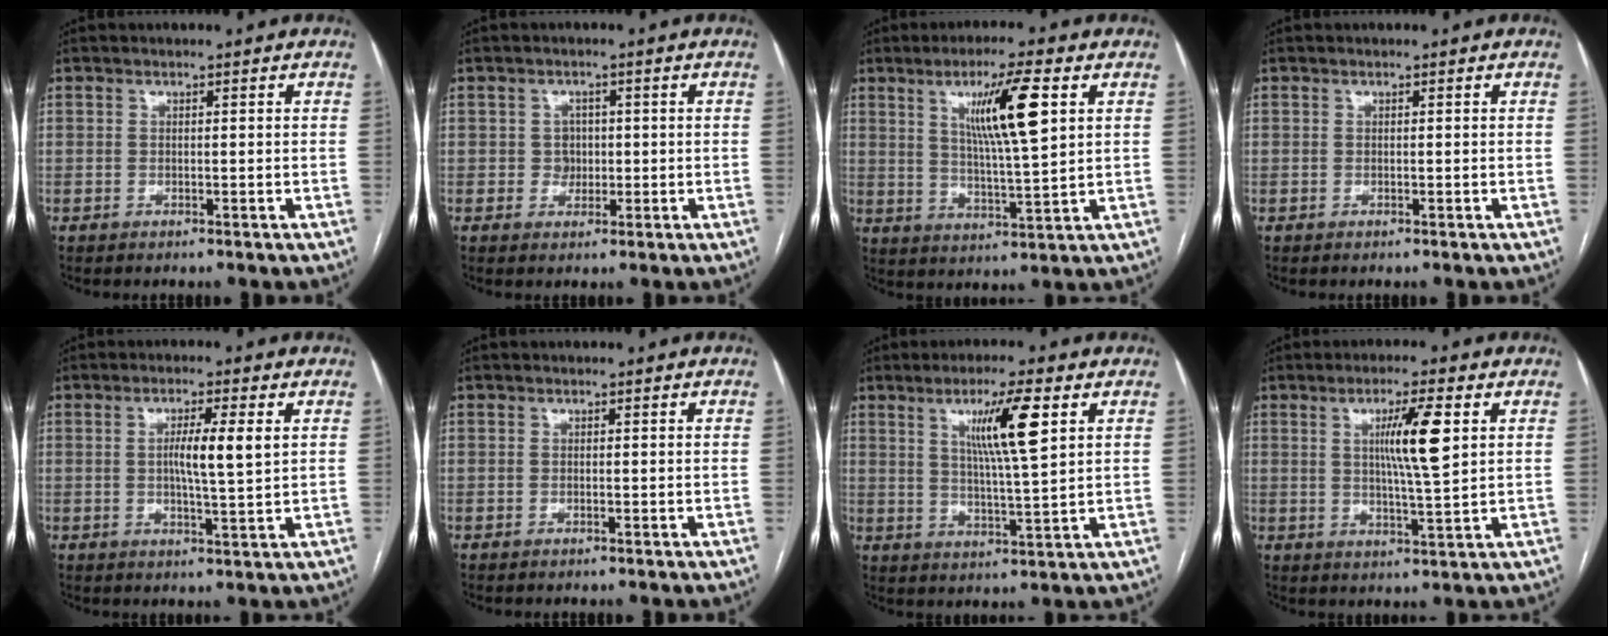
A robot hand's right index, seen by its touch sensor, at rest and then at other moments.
{"total": 2.5, "force": [0.0, 2.3, 0.8], "torque": [-0.005, 0.004, 0.001]}
{"total": 10.4, "force": [3.9, 0.3, 9.7], "torque": [-0.170, -0.002, 0.067]}
{"total": 0.0}
{"total": 5.9, "force": [1.1, 0.2, 5.8], "torque": [-0.103, -0.001, 0.017]}
{"total": 0.0}
{"total": 9.3, "force": [3.7, 0.0, 8.5], "torque": [-0.150, -0.001, 0.063]}
{"total": 7.9, "force": [2.2, 0.0, 7.6], "torque": [-0.134, -0.003, 0.037]}